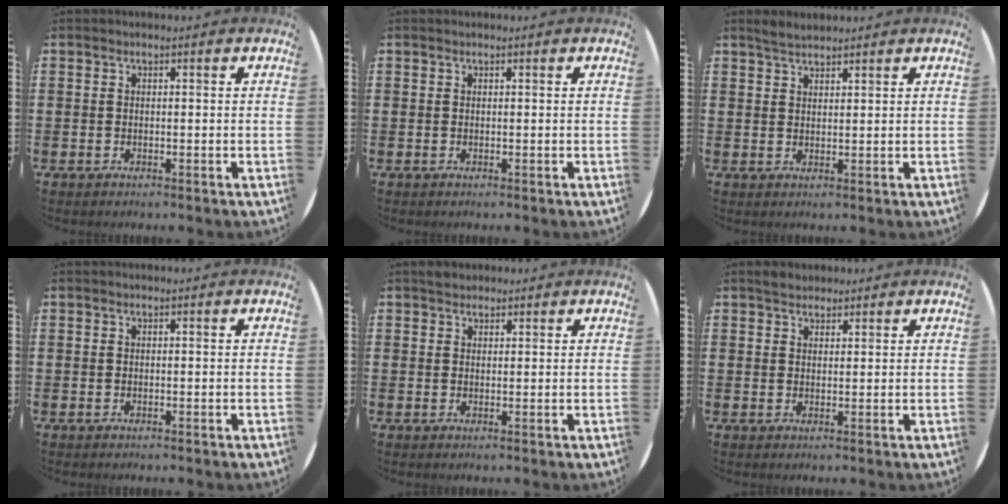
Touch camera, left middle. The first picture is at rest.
{"total": 0.0}
{"total": 2.2, "force": [2.1, 0.5, 0.5], "torque": [-0.013, 0.005, 0.040]}
{"total": 0.0}
{"total": 1.4, "force": [1.2, 0.5, -0.1], "torque": [0.009, 0.001, 0.023]}
{"total": 1.9, "force": [1.7, 0.7, 0.0], "torque": [0.006, 0.003, 0.032]}